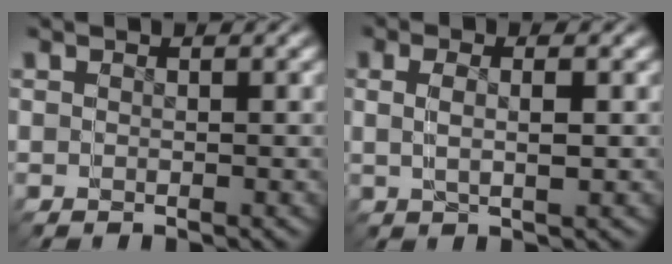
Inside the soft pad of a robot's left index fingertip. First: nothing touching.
{"total": 3.9, "force": [-0.2, -3.3, -2.1], "torque": [0.036, 0.016, -0.006]}